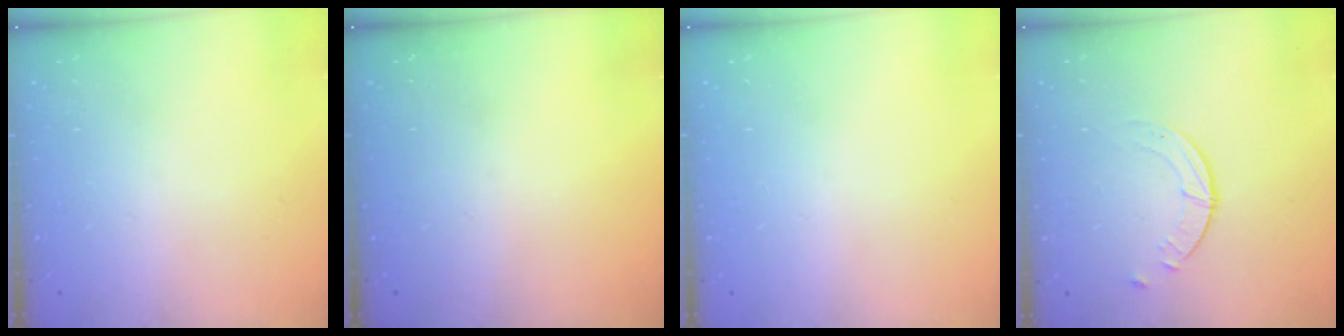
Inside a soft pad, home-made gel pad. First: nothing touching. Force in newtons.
{"total": 0.0}
{"total": 0.0}
{"total": 2.5, "press": 2.5, "slide": 0.3}